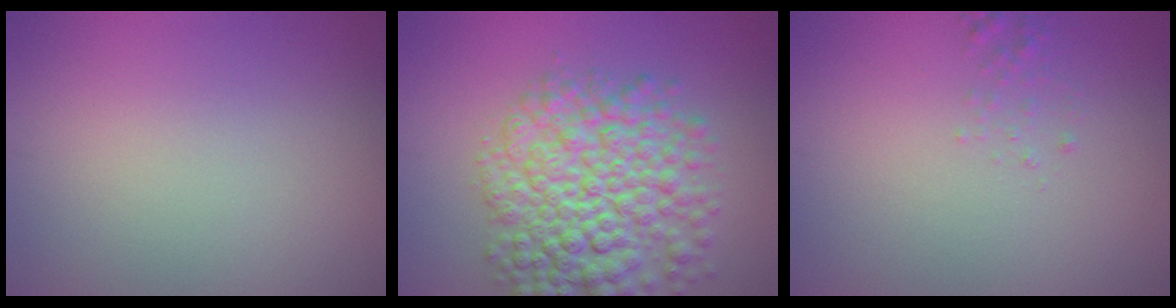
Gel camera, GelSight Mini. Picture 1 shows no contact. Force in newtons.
{"total": 8.4, "press": 8.4, "slide": 0.2}
{"total": 0.8, "press": 0.8, "slide": 0.1}